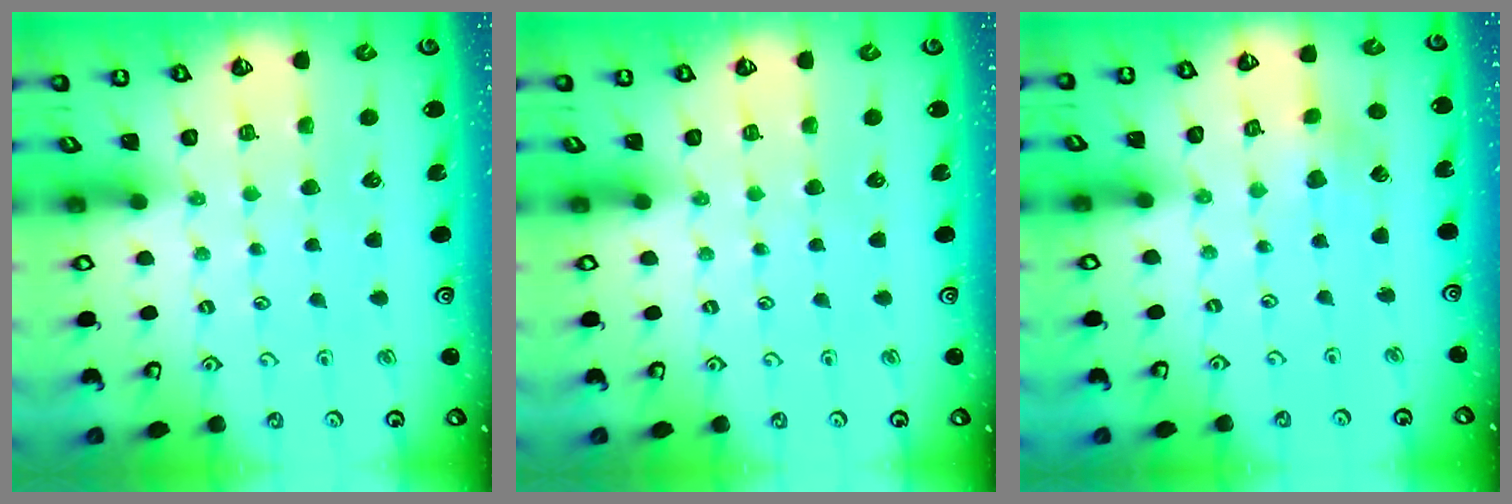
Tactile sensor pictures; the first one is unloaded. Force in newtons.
{"total": 0.0}
{"total": 2.4, "press": 2.3, "slide": 0.6}